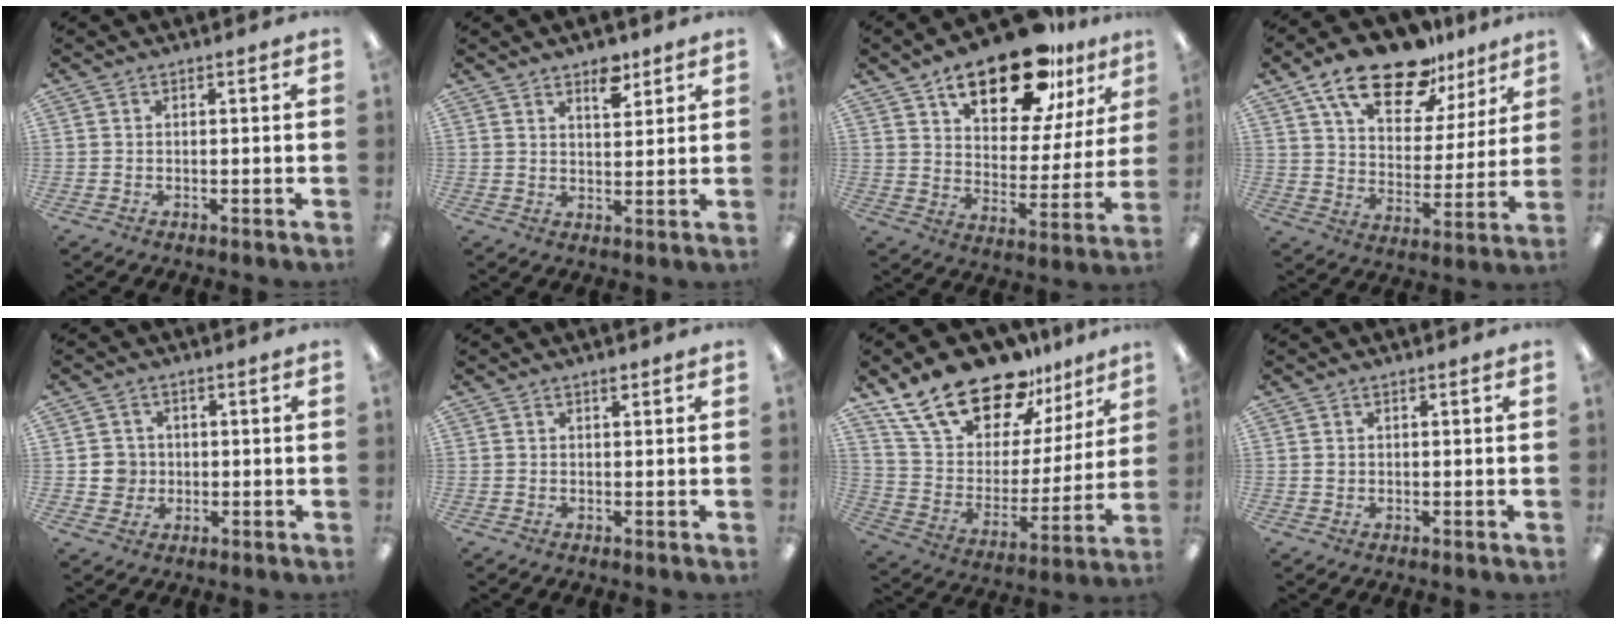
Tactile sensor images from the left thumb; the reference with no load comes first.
{"total": 5.7, "force": [4.3, 2.5, 2.8], "torque": [-0.016, -0.030, 0.069]}
{"total": 21.4, "force": [14.5, 9.2, 12.8], "torque": [-0.197, -0.074, 0.243]}
{"total": 18.7, "force": [13.3, 8.6, 10.0], "torque": [-0.174, -0.072, 0.232]}
{"total": 4.5, "force": [0.1, 4.4, 0.8], "torque": [-0.008, 0.004, -0.001]}
{"total": 1.1, "force": [0.8, 0.4, 0.6], "torque": [-0.005, -0.003, 0.013]}
{"total": 22.5, "force": [17.7, 10.1, 9.5], "torque": [-0.178, -0.121, 0.320]}
{"total": 0.8, "force": [0.3, 0.7, 0.2], "torque": [-0.004, 0.004, 0.004]}